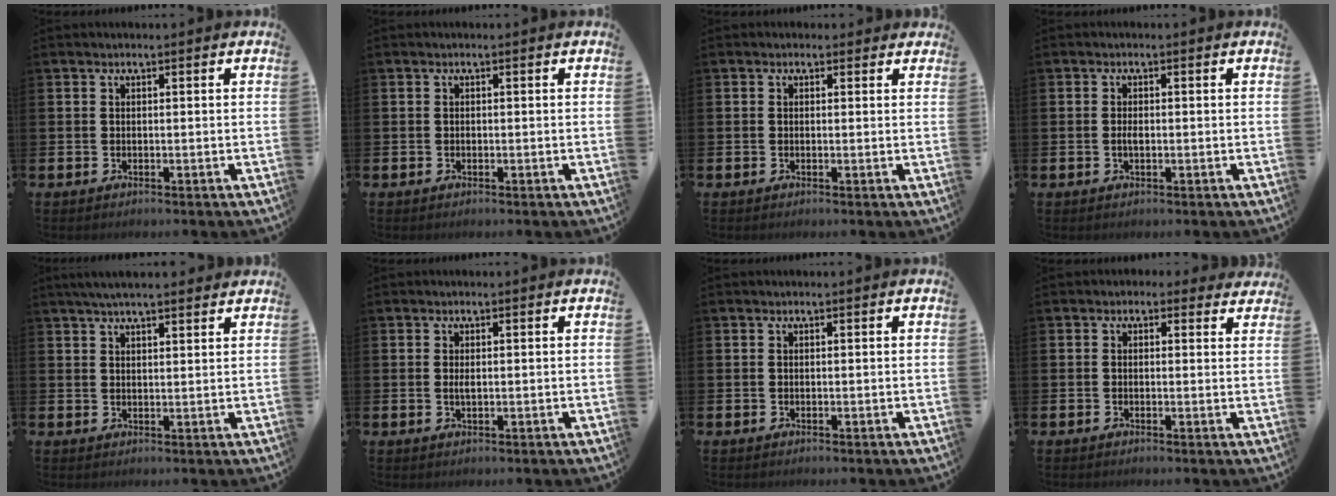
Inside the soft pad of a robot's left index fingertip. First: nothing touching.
{"total": 0.0}
{"total": 0.6, "force": [0.2, 0.5, 0.2], "torque": [-0.003, 0.007, 0.003]}
{"total": 1.2, "force": [-0.3, 0.5, 1.1], "torque": [-0.019, 0.002, -0.007]}
{"total": 3.8, "force": [3.3, 0.5, 1.8], "torque": [-0.040, -0.002, 0.060]}
{"total": 0.9, "force": [0.1, 0.3, 0.9], "torque": [-0.016, 0.003, -0.001]}
{"total": 0.0}
{"total": 1.2, "force": [0.8, 0.9, 0.1], "torque": [-0.004, 0.004, 0.012]}